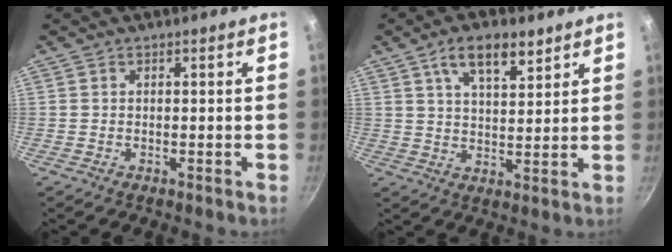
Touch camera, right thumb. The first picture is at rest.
{"total": 9.0, "force": [5.3, 3.8, 6.2], "torque": [-0.093, -0.022, 0.090]}